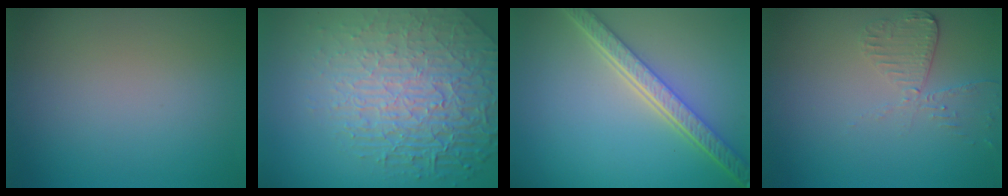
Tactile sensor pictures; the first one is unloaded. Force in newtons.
{"total": 8.9, "press": 6.0, "slide": 6.6}
{"total": 5.4, "press": 4.1, "slide": 3.4}
{"total": 2.5, "press": 2.3, "slide": 1.0}